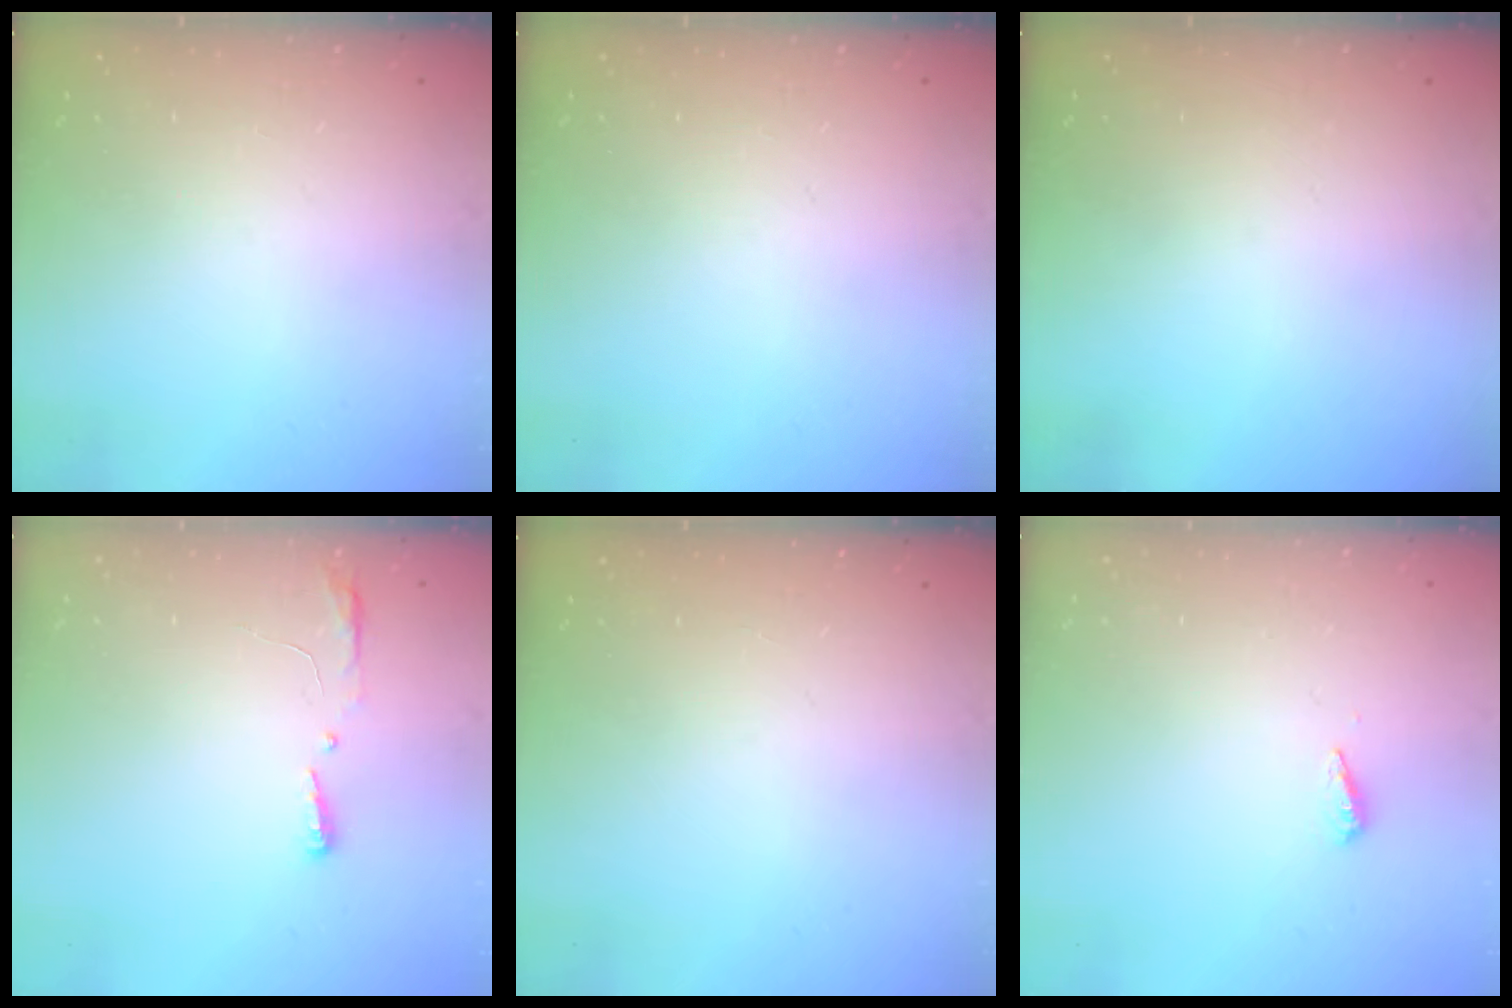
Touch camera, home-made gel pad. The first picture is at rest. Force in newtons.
{"total": 0.0}
{"total": 0.0}
{"total": 4.1, "press": 3.9, "slide": 1.2}
{"total": 0.0}
{"total": 3.5, "press": 3.5, "slide": 0.3}